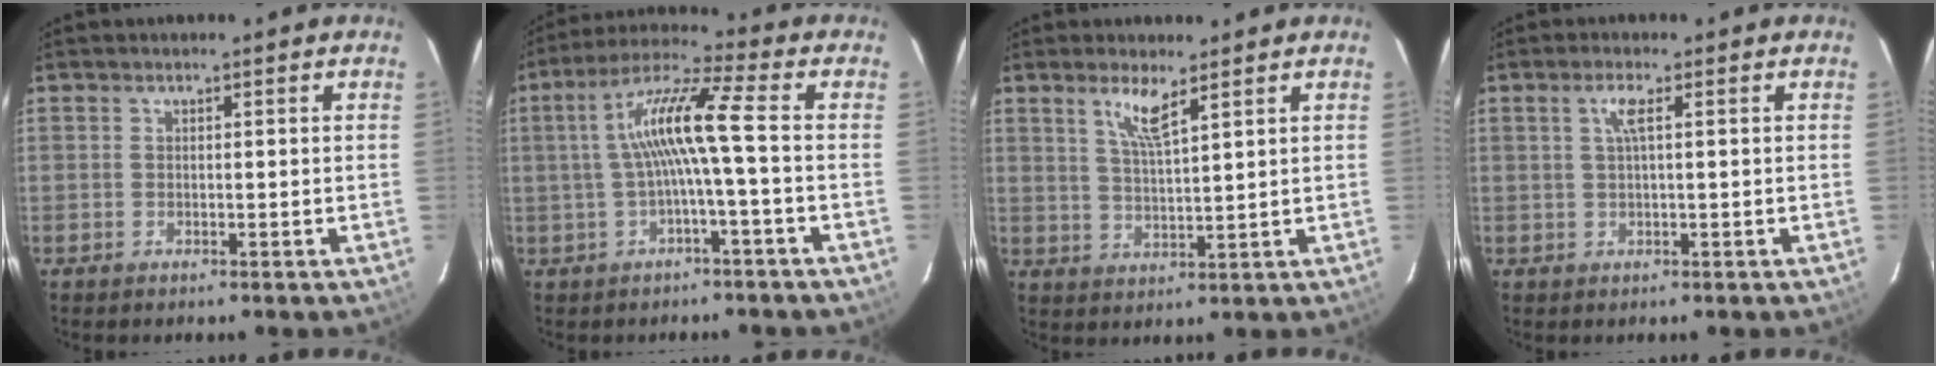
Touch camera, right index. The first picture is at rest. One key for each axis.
{"total": 9.7, "fx": -0.8, "fy": -0.3, "fz": 9.6, "tx": -0.195, "ty": 0.018, "tz": -0.012}
{"total": 5.2, "fx": 3.3, "fy": 0.7, "fz": 3.9, "tx": -0.077, "ty": -0.003, "tz": 0.067}
{"total": 2.4, "fx": 0.7, "fy": 0.0, "fz": 2.3, "tx": -0.046, "ty": 0.003, "tz": 0.012}